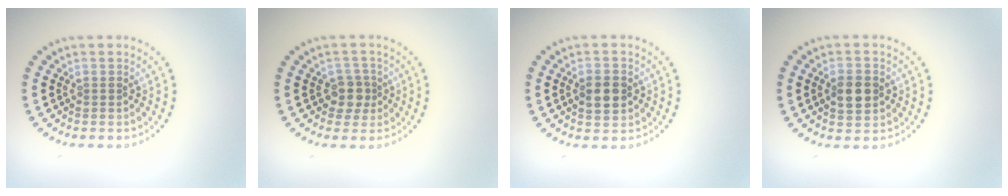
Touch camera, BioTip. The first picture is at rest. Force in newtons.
{"total": 2.1, "press": 1.8, "slide": 1.2}
{"total": 3.0, "press": 3.0, "slide": 0.1}
{"total": 3.3, "press": 3.3, "slide": 0.0}